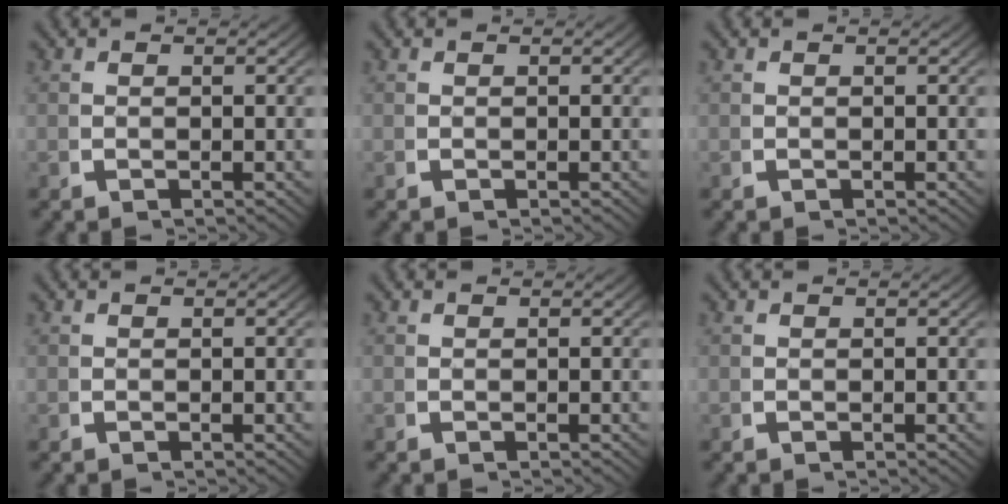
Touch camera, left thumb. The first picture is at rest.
{"total": 0.0}
{"total": 0.0}
{"total": 0.0}
{"total": 0.0}
{"total": 0.0}